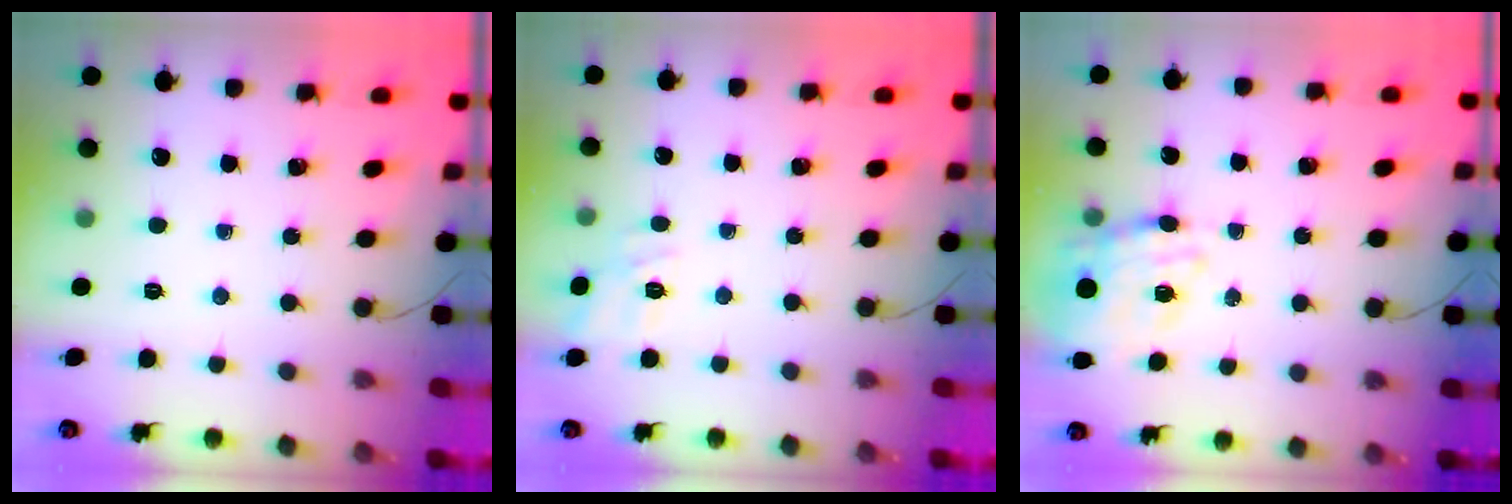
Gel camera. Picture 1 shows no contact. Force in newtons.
{"total": 11.2, "press": 11.1, "slide": 1.2}
{"total": 15.6, "press": 15.2, "slide": 3.4}